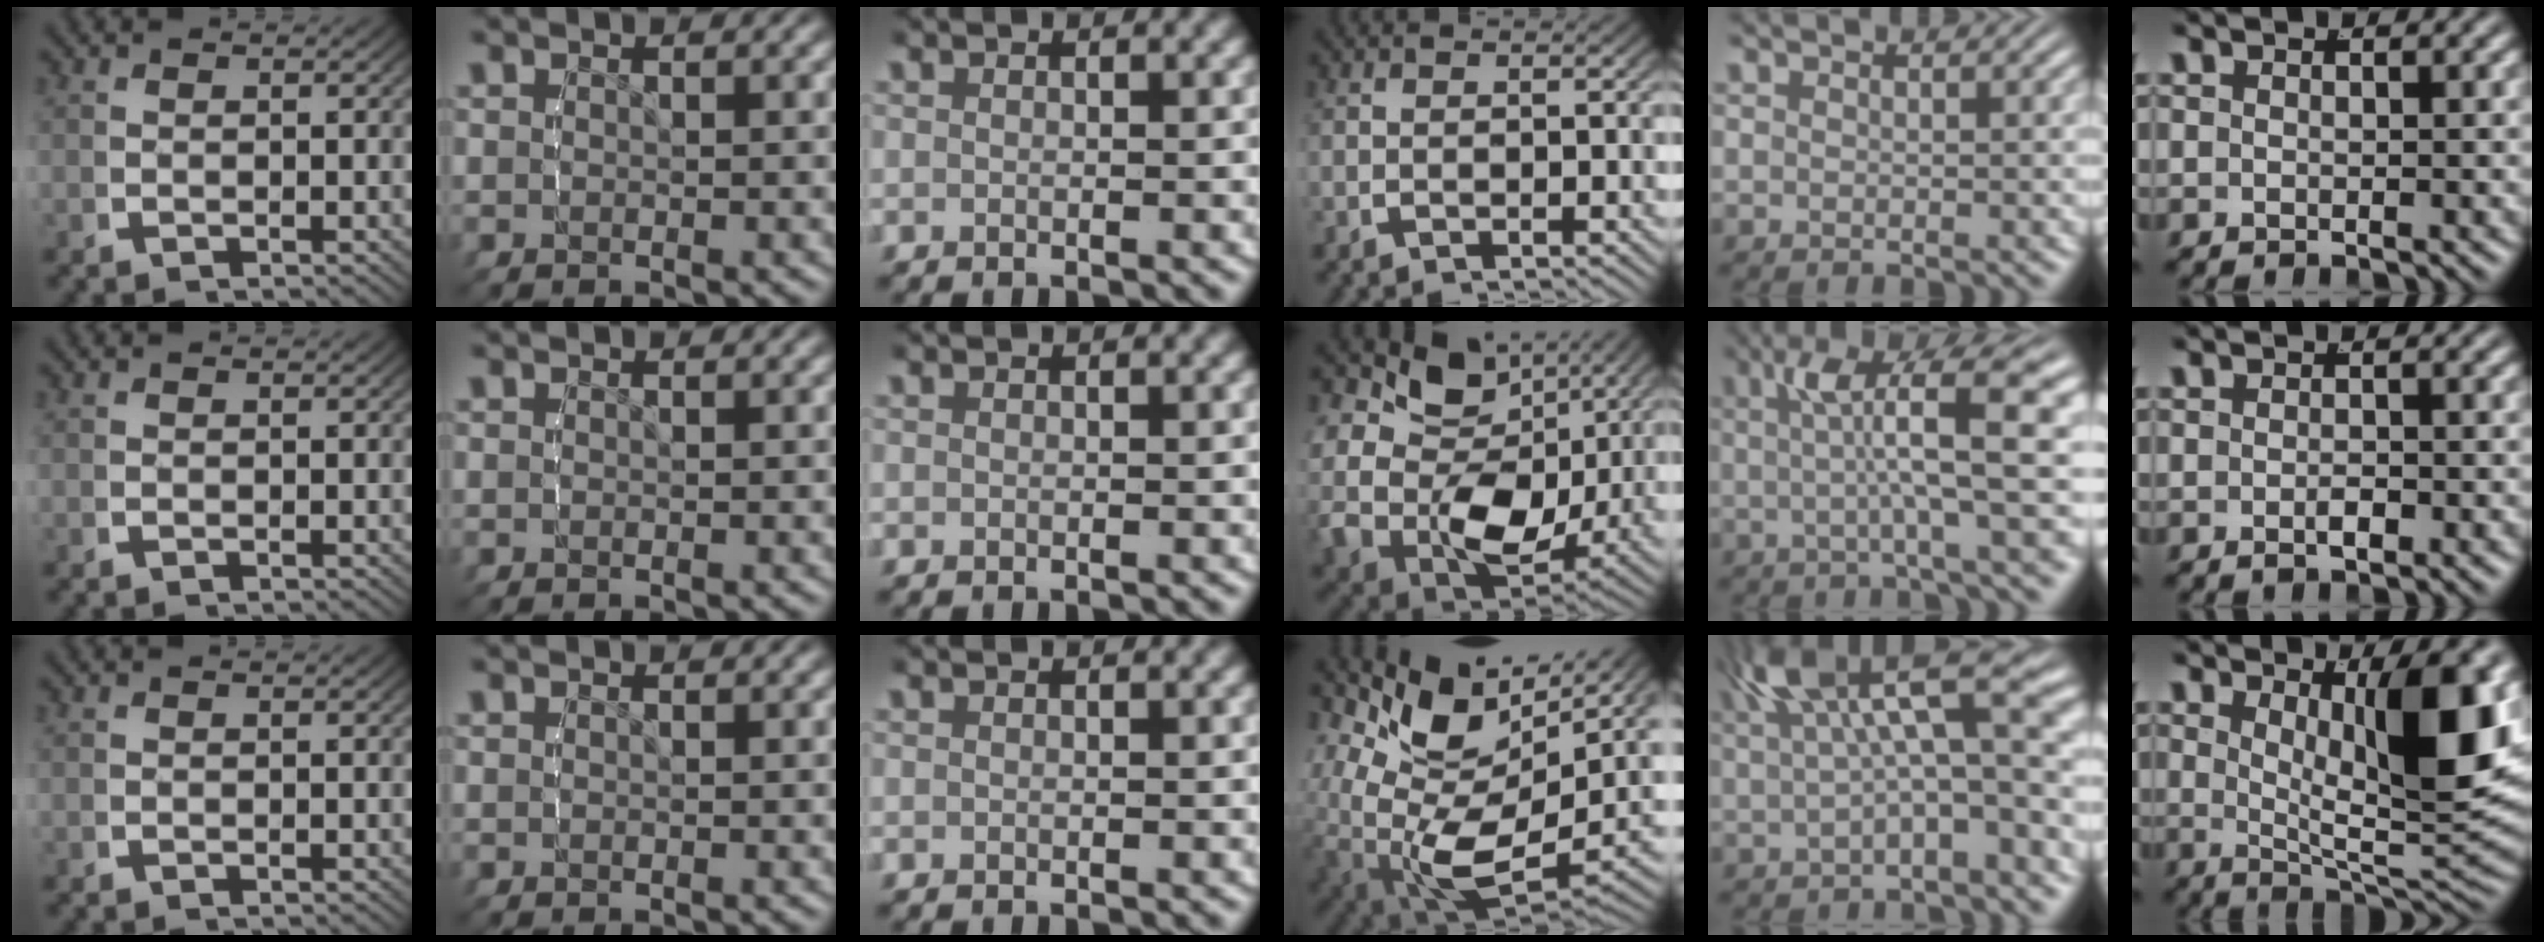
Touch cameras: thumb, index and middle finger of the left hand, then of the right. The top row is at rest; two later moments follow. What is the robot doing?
{"motion": "lift_and_place", "object": "stress ball aka squeeze ball"}